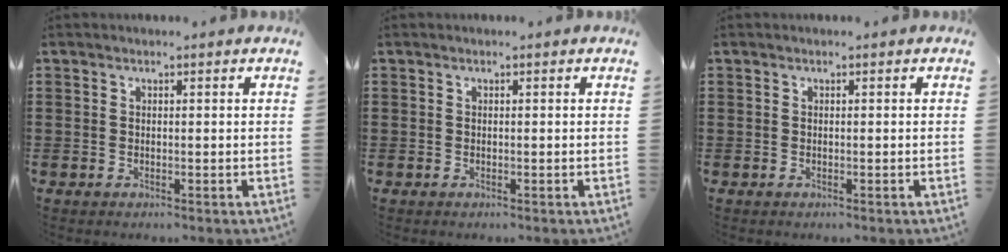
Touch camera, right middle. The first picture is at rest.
{"total": 0.0}
{"total": 0.0}